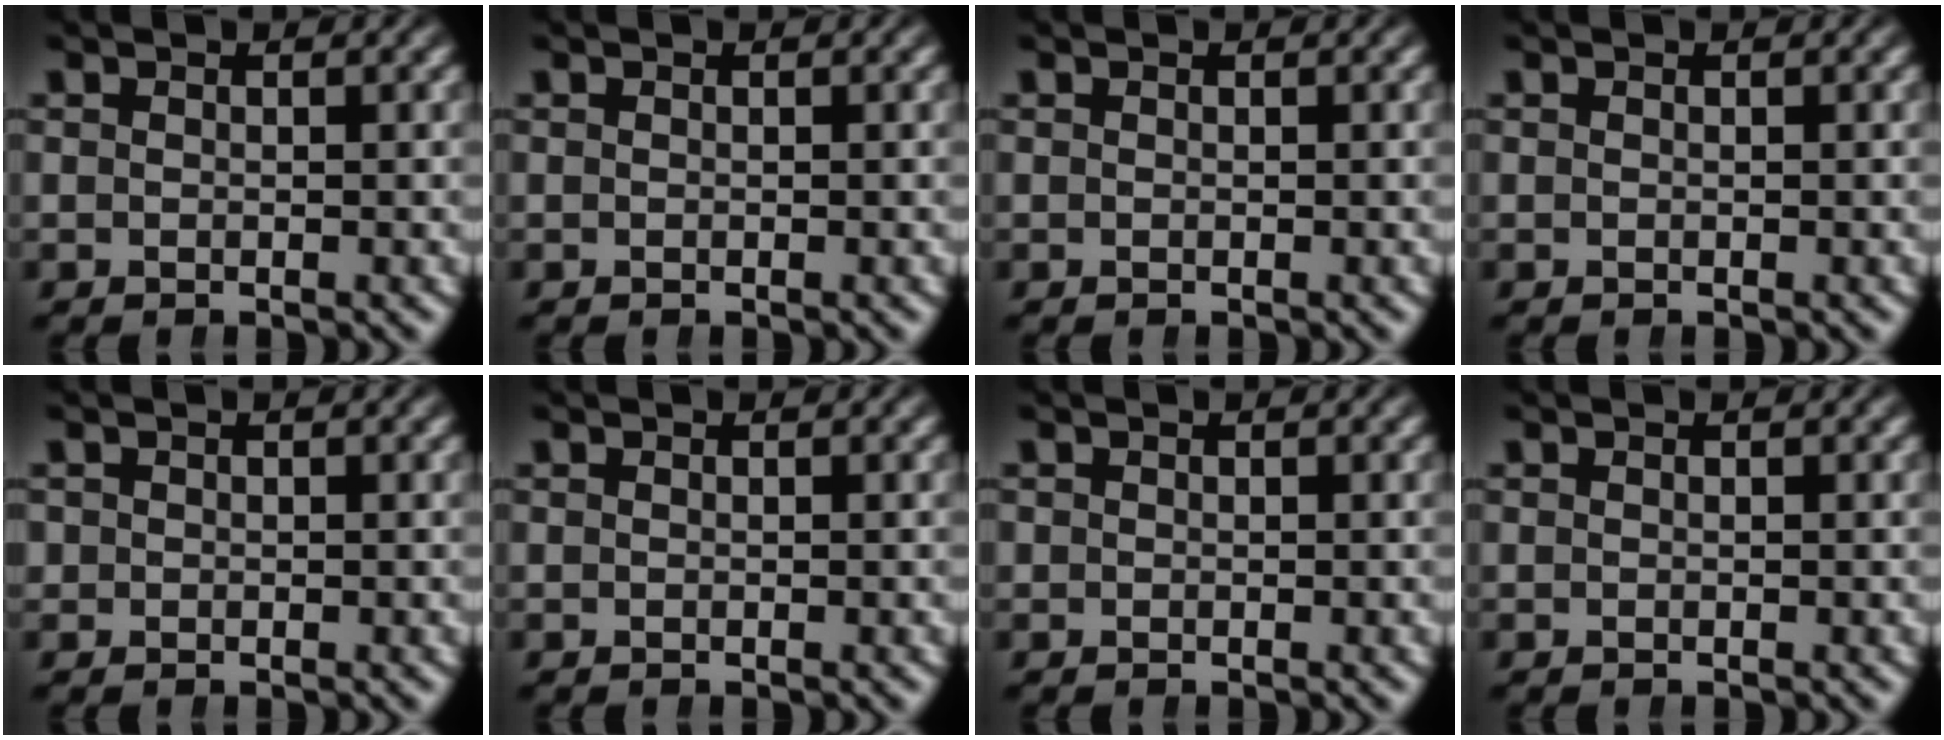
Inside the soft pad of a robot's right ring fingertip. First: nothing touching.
{"total": 0.0}
{"total": 0.0}
{"total": 0.0}
{"total": 0.6, "force": [0.2, 0.5, 0.0], "torque": [0.000, -0.005, 0.006]}
{"total": 0.0}
{"total": 0.0}
{"total": 0.0}